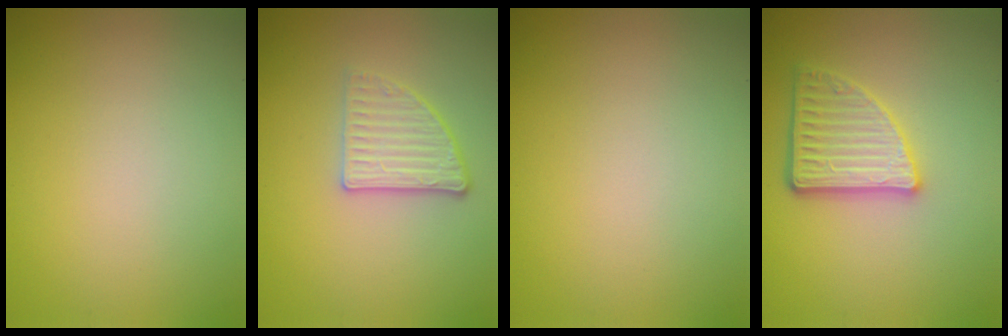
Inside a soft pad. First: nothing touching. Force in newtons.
{"total": 2.6, "press": 2.3, "slide": 1.3}
{"total": 0.0}
{"total": 3.9, "press": 3.3, "slide": 2.1}